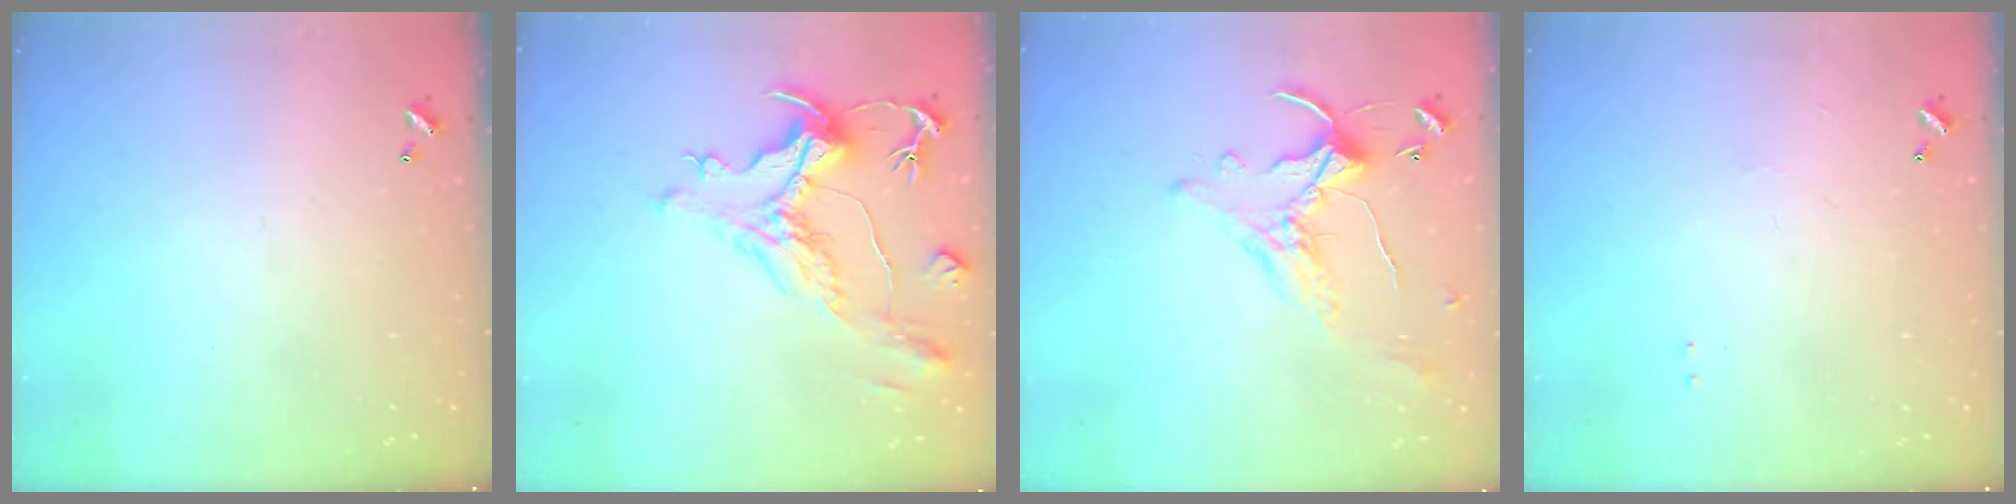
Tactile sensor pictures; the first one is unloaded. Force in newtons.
{"total": 1.9, "press": 0.8, "slide": 1.8}
{"total": 1.1, "press": 0.3, "slide": 1.0}
{"total": 0.9, "press": 0.8, "slide": 0.5}